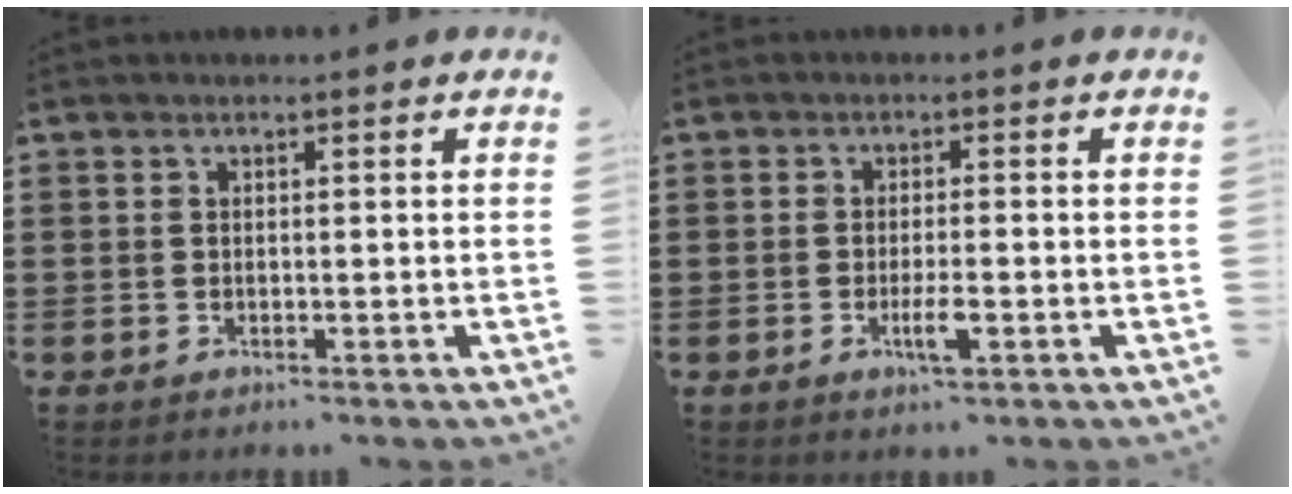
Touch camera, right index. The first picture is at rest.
{"total": 3.4, "force": [-1.4, 0.6, 3.1], "torque": [-0.066, -0.005, -0.028]}